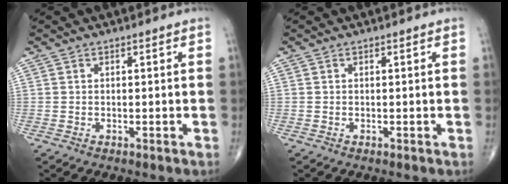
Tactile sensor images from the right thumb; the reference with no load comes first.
{"total": 0.0}